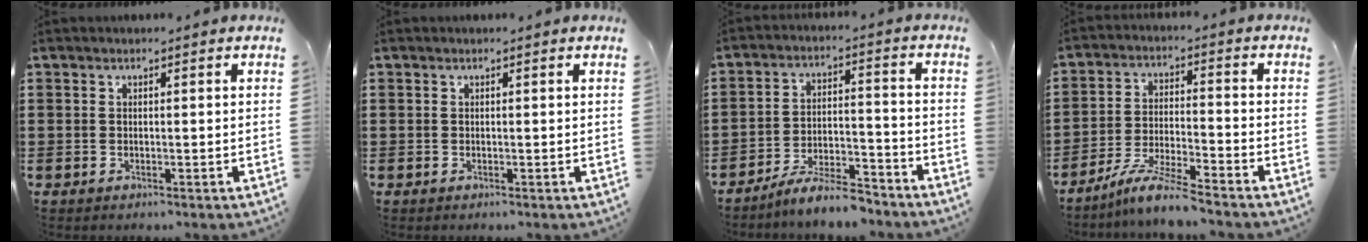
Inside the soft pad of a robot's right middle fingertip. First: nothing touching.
{"total": 0.0}
{"total": 7.2, "force": [-6.5, 0.6, 3.0], "torque": [-0.057, 0.004, -0.122]}
{"total": 7.0, "force": [-6.2, -0.3, 3.3], "torque": [-0.070, -0.014, -0.120]}